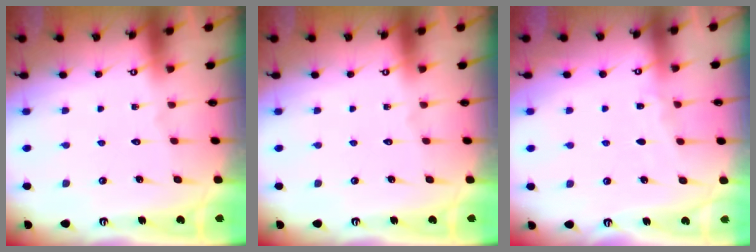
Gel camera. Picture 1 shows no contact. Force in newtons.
{"total": 0.0}
{"total": 3.2, "press": 3.2, "slide": 0.3}